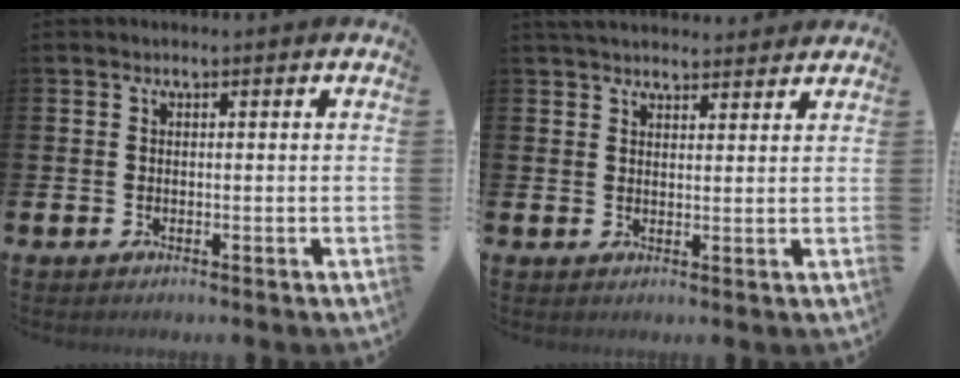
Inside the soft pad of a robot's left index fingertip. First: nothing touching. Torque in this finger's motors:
{"motor_torque": [0.98, -1.16, 0.10, 0.01]}